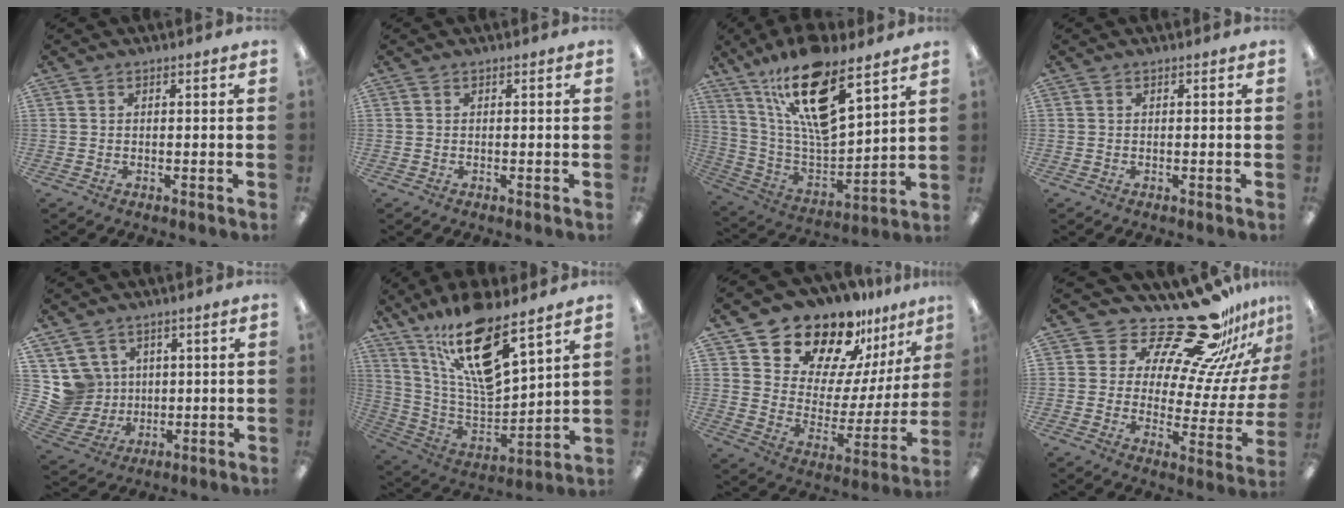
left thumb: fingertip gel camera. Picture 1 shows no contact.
{"total": 0.0}
{"total": 19.6, "force": [13.3, 6.4, 12.9], "torque": [-0.251, -0.082, 0.226]}
{"total": 0.0}
{"total": 9.3, "force": [3.1, 8.7, 1.1], "torque": [-0.048, -0.017, 0.070]}
{"total": 19.2, "force": [13.5, 5.1, 12.6], "torque": [-0.245, -0.093, 0.228]}
{"total": 18.6, "force": [16.4, 7.7, 4.3], "torque": [-0.082, -0.144, 0.292]}
{"total": 23.4, "force": [19.6, 7.7, 10.3], "torque": [-0.142, -0.151, 0.326]}